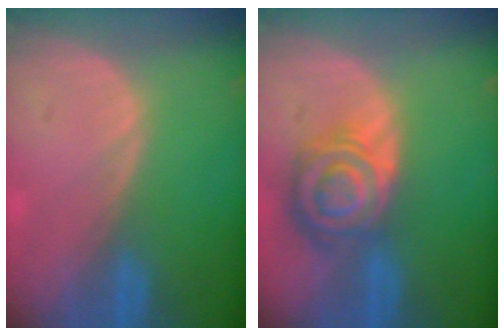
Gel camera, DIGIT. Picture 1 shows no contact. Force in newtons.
{"total": 8.6, "press": 7.5, "slide": 4.2}